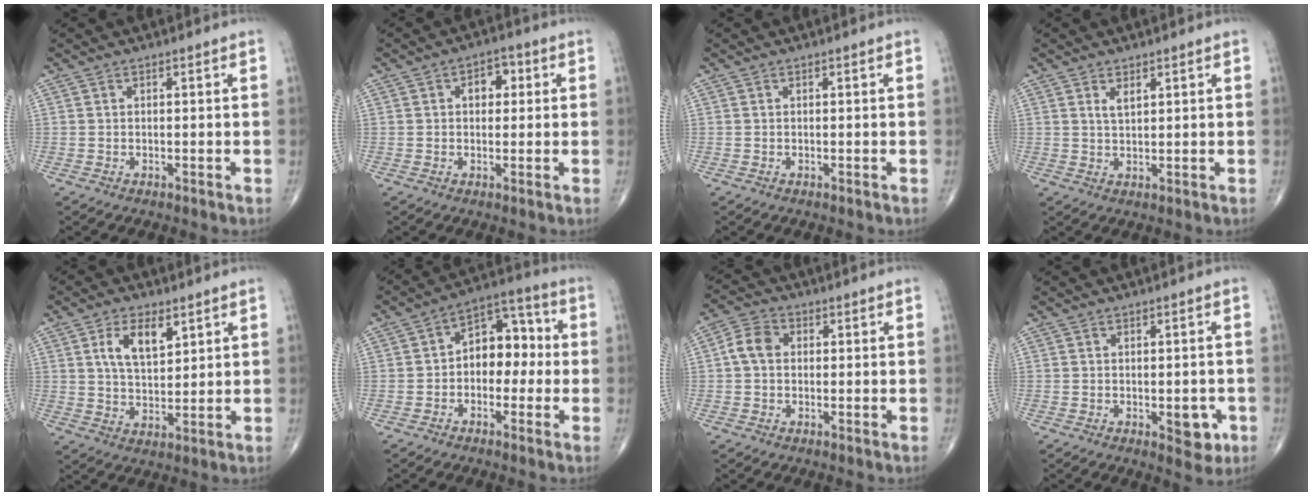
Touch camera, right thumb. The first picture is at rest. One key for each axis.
{"total": 4.5, "fx": 1.0, "fy": 3.1, "fz": 3.1, "tx": -0.022, "ty": 0.008, "tz": 0.008}
{"total": 0.0}
{"total": 2.2, "fx": 1.2, "fy": 1.0, "fz": 1.6, "tx": -0.025, "ty": -0.008, "tz": 0.026}
{"total": 7.8, "fx": 3.4, "fy": 4.1, "fz": 5.8, "tx": -0.088, "ty": -0.018, "tz": 0.065}
{"total": 10.4, "fx": -0.4, "fy": 7.1, "fz": 7.6, "tx": -0.071, "ty": 0.040, "tz": -0.022}
{"total": 4.9, "fx": 0.3, "fy": 3.8, "fz": 3.1, "tx": -0.055, "ty": 0.014, "tz": -0.003}
{"total": 4.9, "fx": -1.6, "fy": 2.5, "fz": 3.9, "tx": -0.026, "ty": 0.001, "tz": -0.015}